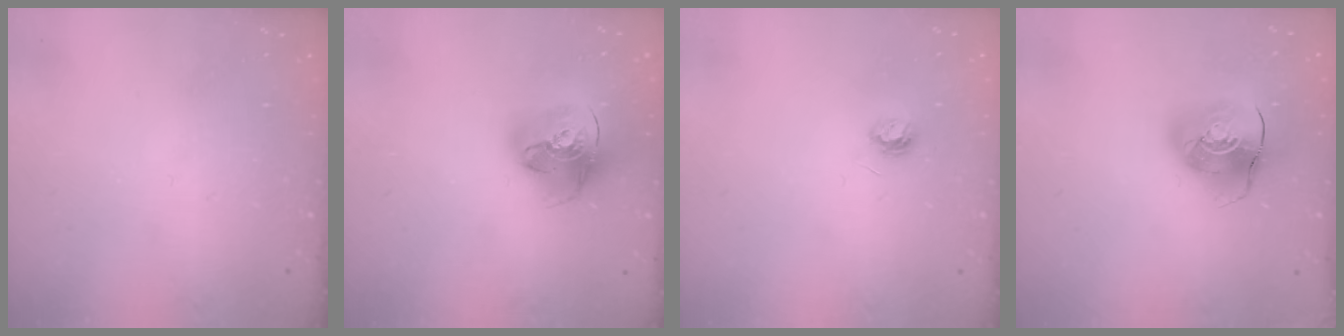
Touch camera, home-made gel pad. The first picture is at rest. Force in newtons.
{"total": 18.3, "press": 18.2, "slide": 2.0}
{"total": 3.9, "press": 3.9, "slide": 0.5}
{"total": 10.8, "press": 10.6, "slide": 1.6}